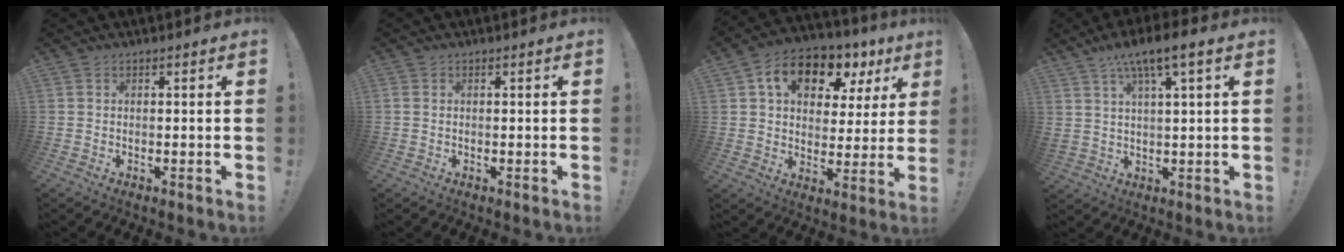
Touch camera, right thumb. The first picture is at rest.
{"total": 0.6, "force": [0.2, 0.5, 0.3], "torque": [-0.007, 0.003, 0.004]}
{"total": 14.0, "force": [7.7, 8.5, 8.1], "torque": [-0.125, -0.037, 0.133]}
{"total": 8.7, "force": [4.8, 1.5, 7.1], "torque": [-0.113, -0.022, 0.083]}